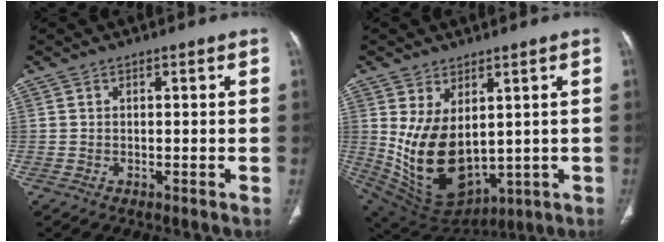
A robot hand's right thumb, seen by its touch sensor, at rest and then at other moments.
{"total": 16.0, "force": [1.7, 9.9, 12.5], "torque": [-0.214, -0.027, 0.074]}